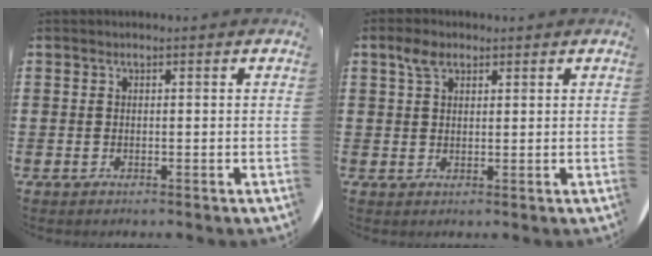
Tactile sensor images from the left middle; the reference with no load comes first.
{"total": 3.0, "force": [2.0, 1.7, 1.5], "torque": [-0.026, 0.004, 0.035]}